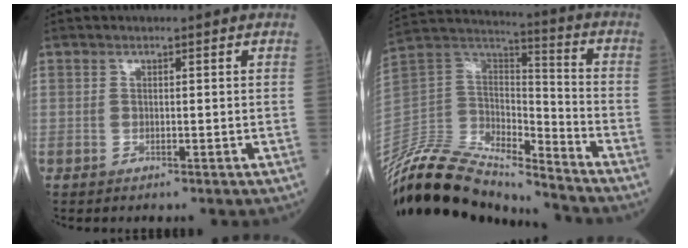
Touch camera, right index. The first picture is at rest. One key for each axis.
{"total": 20.5, "fx": -18.8, "fy": 4.2, "fz": 6.9, "tx": -0.144, "ty": 0.032, "tz": -0.345}